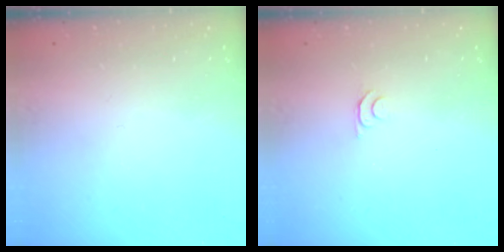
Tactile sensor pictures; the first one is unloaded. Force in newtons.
{"total": 4.6, "press": 4.5, "slide": 0.7}